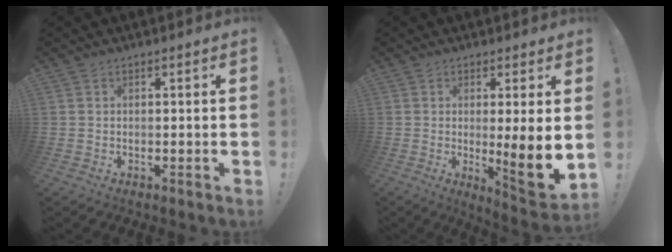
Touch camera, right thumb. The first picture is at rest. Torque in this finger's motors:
{"motor_torque": [-0.14, 1.08, 1.14, -0.12, 0.06]}